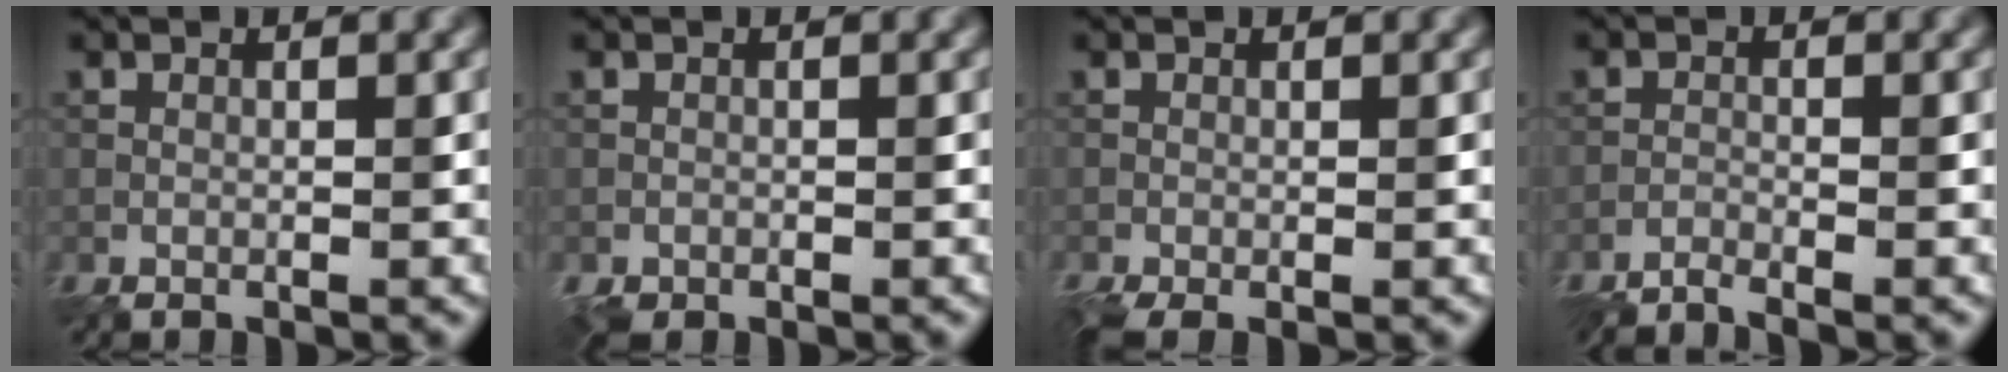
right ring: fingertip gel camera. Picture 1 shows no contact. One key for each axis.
{"total": 1.1, "fx": -0.8, "fy": 0.6, "fz": 0.4, "tx": -0.011, "ty": -0.010, "tz": -0.016}
{"total": 2.0, "fx": -1.0, "fy": 0.6, "fz": 1.6, "tx": -0.034, "ty": -0.010, "tz": -0.019}
{"total": 2.6, "fx": -2.6, "fy": 0.0, "fz": 0.5, "tx": -0.014, "ty": 0.001, "tz": -0.054}